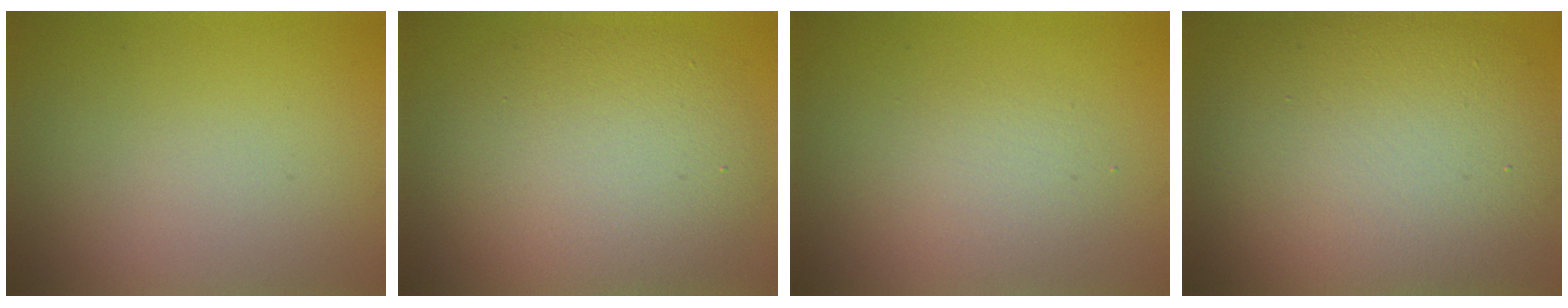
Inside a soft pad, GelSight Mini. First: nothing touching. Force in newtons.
{"total": 8.5, "press": 8.5, "slide": 0.3}
{"total": 2.3, "press": 2.3, "slide": 0.1}
{"total": 14.8, "press": 14.8, "slide": 0.7}